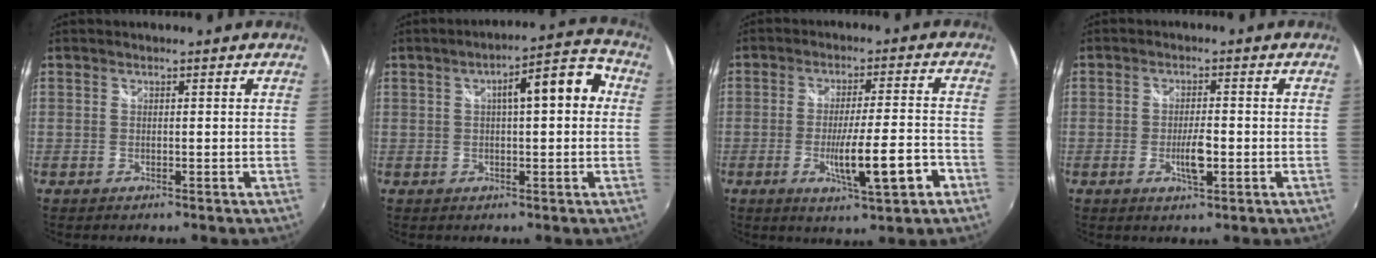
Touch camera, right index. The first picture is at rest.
{"total": 9.1, "force": [1.4, 2.4, 8.7], "torque": [-0.122, 0.030, 0.024]}
{"total": 10.9, "force": [-4.4, 0.9, 10.0], "torque": [-0.164, -0.022, -0.064]}
{"total": 4.5, "force": [-1.2, 1.4, 4.1], "torque": [-0.078, -0.004, -0.021]}